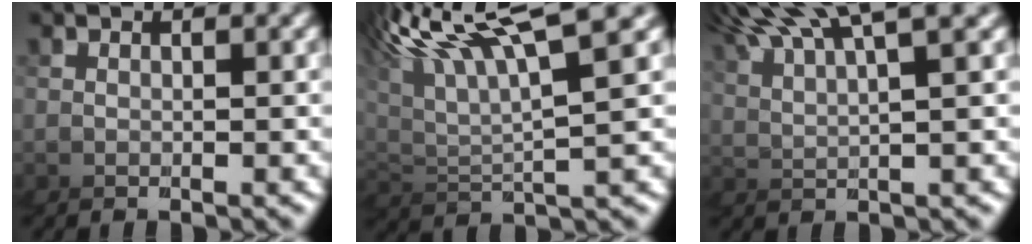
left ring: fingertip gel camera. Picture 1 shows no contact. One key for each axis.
{"total": 3.1, "fx": 2.8, "fy": -1.3, "fz": 0.3, "tx": -0.042, "ty": 0.035, "tz": 0.033}
{"total": 4.6, "fx": 4.4, "fy": 0.6, "fz": 1.1, "tx": -0.065, "ty": 0.022, "tz": 0.063}